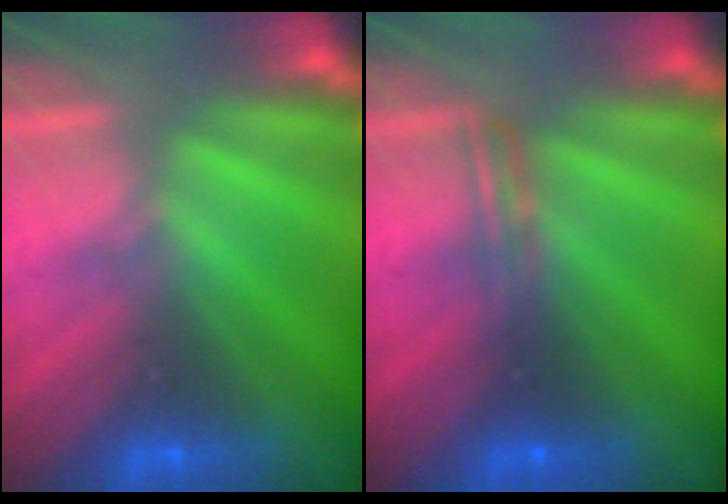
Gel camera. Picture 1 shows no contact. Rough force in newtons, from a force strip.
{"total": 2.4}